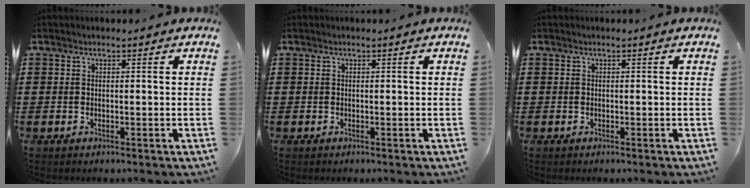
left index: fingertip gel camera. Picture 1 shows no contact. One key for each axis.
{"total": 0.0}
{"total": 0.0}